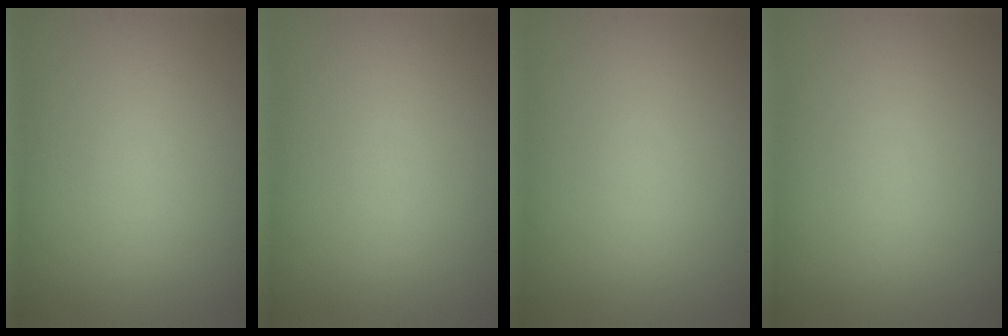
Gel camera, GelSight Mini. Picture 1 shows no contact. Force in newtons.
{"total": 0.0}
{"total": 0.0}
{"total": 0.0}